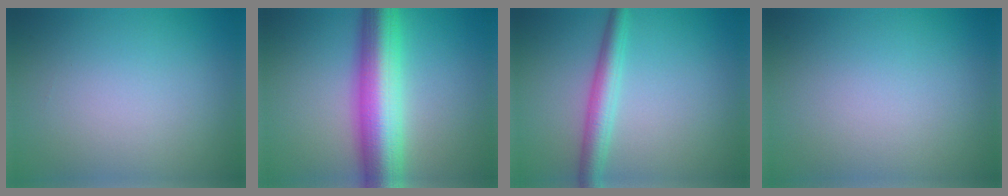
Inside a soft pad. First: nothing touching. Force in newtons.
{"total": 9.9, "press": 9.9, "slide": 0.2}
{"total": 3.4, "press": 3.4, "slide": 0.0}
{"total": 0.0}